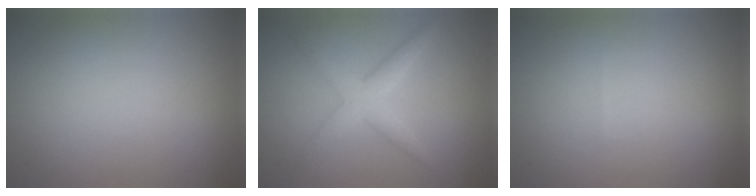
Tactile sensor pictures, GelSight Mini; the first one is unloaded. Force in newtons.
{"total": 2.9, "press": 2.9, "slide": 0.0}
{"total": 0.0}